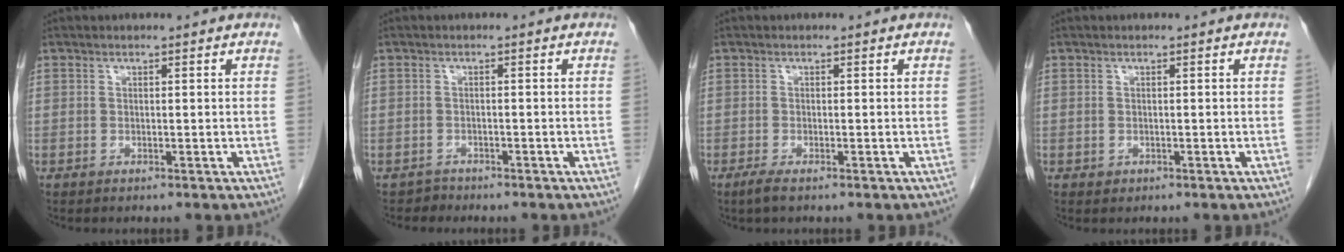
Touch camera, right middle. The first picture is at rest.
{"total": 1.2, "force": [-1.0, 0.4, -0.5], "torque": [0.009, 0.000, -0.019]}
{"total": 1.6, "force": [-1.1, 0.2, 1.1], "torque": [-0.031, -0.006, -0.022]}
{"total": 0.6, "force": [-0.2, 0.5, 0.1], "torque": [-0.002, 0.002, 0.000]}